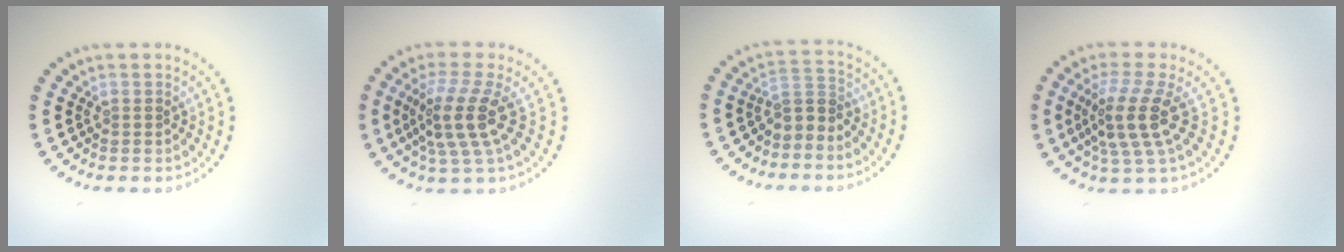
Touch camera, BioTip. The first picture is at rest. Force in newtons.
{"total": 4.2, "press": 3.1, "slide": 2.8}
{"total": 2.1, "press": 1.6, "slide": 1.3}
{"total": 4.2, "press": 3.1, "slide": 2.8}